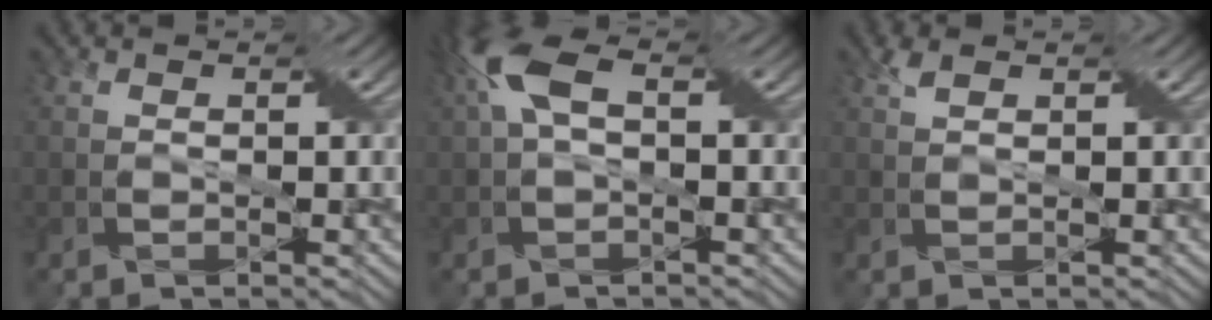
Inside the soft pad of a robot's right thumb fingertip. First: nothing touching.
{"total": 6.3, "force": [1.3, 2.8, 5.5], "torque": [-0.126, 0.020, 0.015]}
{"total": 1.3, "force": [0.9, 0.3, 0.9], "torque": [-0.023, 0.006, 0.017]}